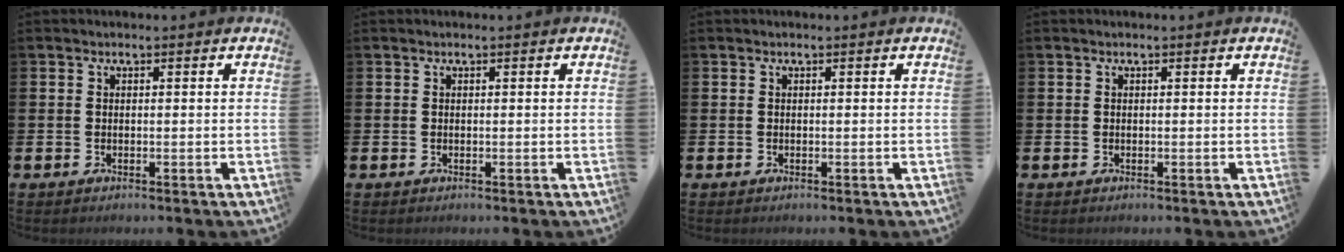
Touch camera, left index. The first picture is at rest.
{"total": 0.0}
{"total": 0.0}
{"total": 0.0}